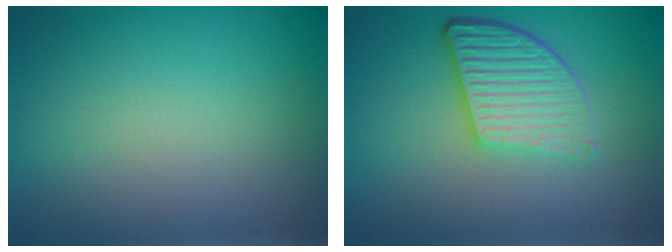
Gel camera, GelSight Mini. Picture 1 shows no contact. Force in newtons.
{"total": 5.6, "press": 4.0, "slide": 4.0}